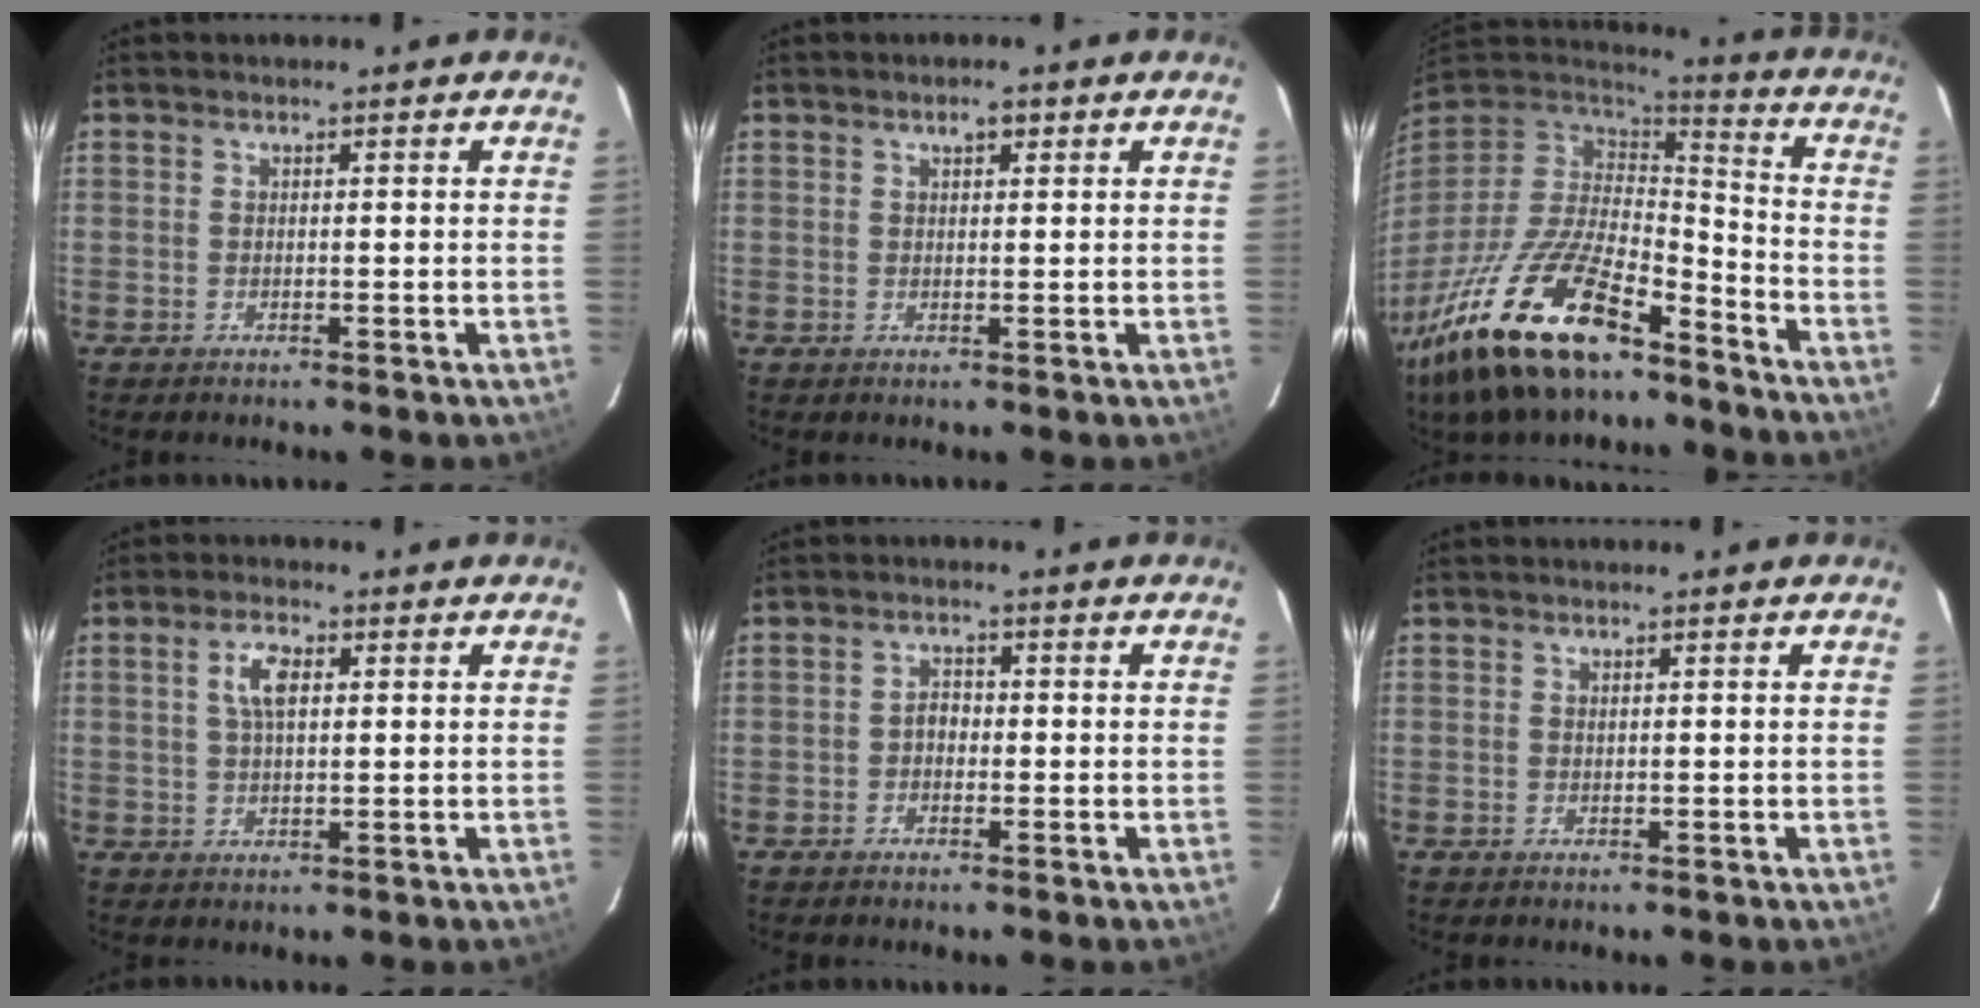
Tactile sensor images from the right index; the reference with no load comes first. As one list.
[{"total": 1.7, "force": [0.9, 0.9, 1.2], "torque": [-0.017, 0.007, 0.015]}, {"total": 25.9, "force": [-17.4, 9.5, 16.6], "torque": [-0.336, -0.043, -0.300]}, {"total": 4.6, "force": [1.3, 2.0, 3.9], "torque": [-0.074, 0.008, 0.026]}, {"total": 1.8, "force": [-0.6, 1.4, 1.0], "torque": [-0.018, 0.008, -0.013]}, {"total": 0.0}]